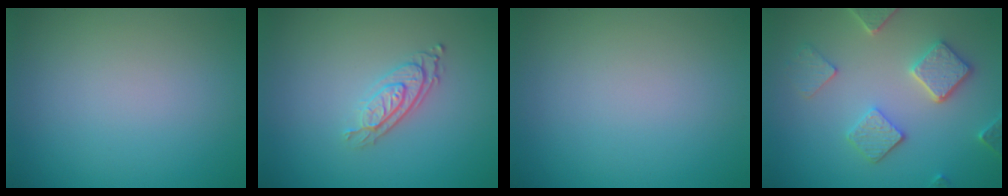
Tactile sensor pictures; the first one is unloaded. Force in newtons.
{"total": 2.8, "press": 2.0, "slide": 1.8}
{"total": 0.0}
{"total": 4.3, "press": 3.8, "slide": 1.9}